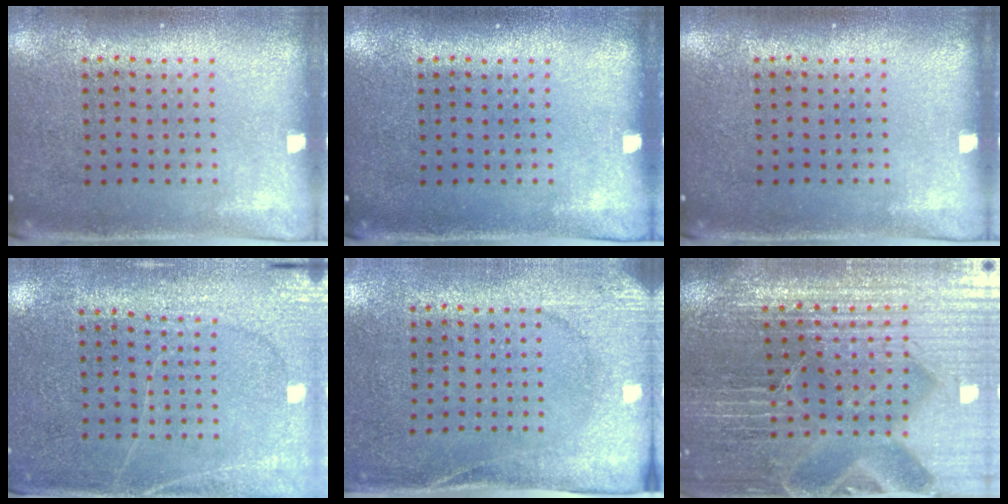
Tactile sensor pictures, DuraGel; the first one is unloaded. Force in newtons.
{"total": 0.0}
{"total": 0.0}
{"total": 2.8, "press": 2.7, "slide": 0.7}
{"total": 2.7, "press": 2.3, "slide": 1.3}
{"total": 5.3, "press": 5.0, "slide": 1.8}